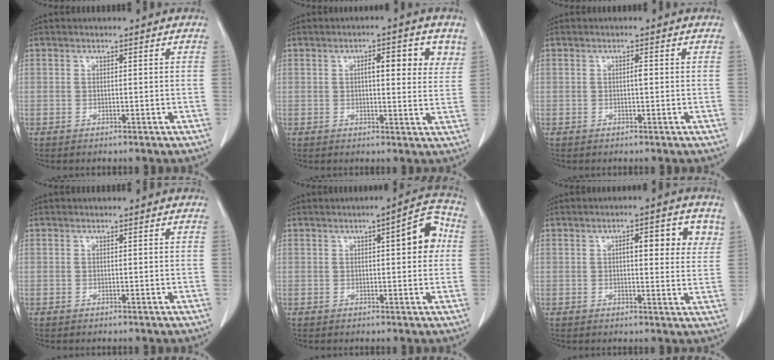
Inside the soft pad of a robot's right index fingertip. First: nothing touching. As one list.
[{"total": 6.6, "force": [2.6, 1.8, 5.8], "torque": [-0.078, 0.006, 0.031]}, {"total": 0.8, "force": [0.0, 0.1, 0.8], "torque": [-0.017, 0.000, 0.000]}, {"total": 0.0}, {"total": 6.5, "force": [1.2, 1.7, 6.2], "torque": [-0.077, 0.019, 0.009]}, {"total": 7.0, "force": [2.6, 2.0, 6.2], "torque": [-0.081, 0.008, 0.029]}]